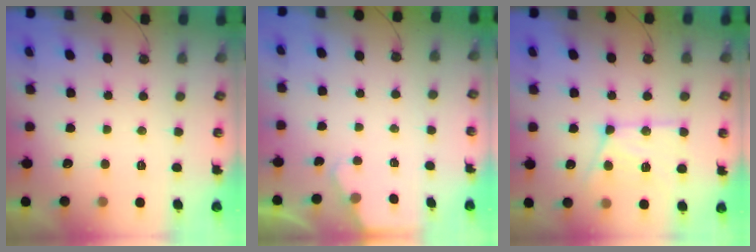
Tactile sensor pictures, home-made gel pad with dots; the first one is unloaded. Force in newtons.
{"total": 1.7, "press": 1.6, "slide": 0.2}
{"total": 16.3, "press": 16.3, "slide": 1.7}